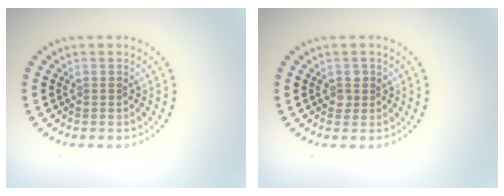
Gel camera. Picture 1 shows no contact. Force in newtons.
{"total": 1.2, "press": 1.1, "slide": 0.4}